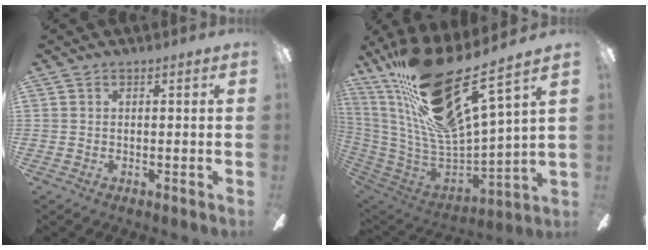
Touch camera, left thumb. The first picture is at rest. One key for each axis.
{"total": 26.2, "fx": 17.2, "fy": 6.4, "fz": 18.6, "tx": -0.346, "ty": -0.114, "tz": 0.287}